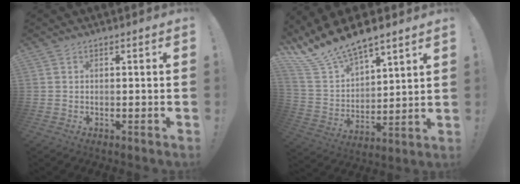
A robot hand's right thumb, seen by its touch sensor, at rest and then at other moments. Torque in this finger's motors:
{"motor_torque": [0.72, 1.20, 0.58, 0.56, 0.09]}